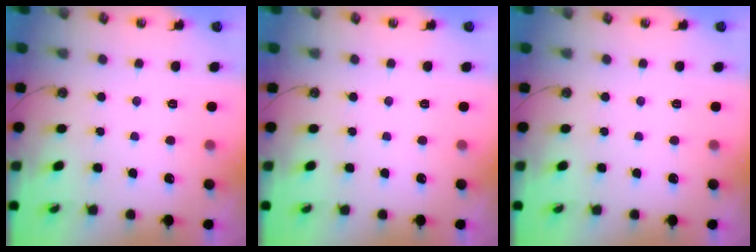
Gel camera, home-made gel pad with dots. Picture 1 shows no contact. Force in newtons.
{"total": 0.0}
{"total": 0.0}